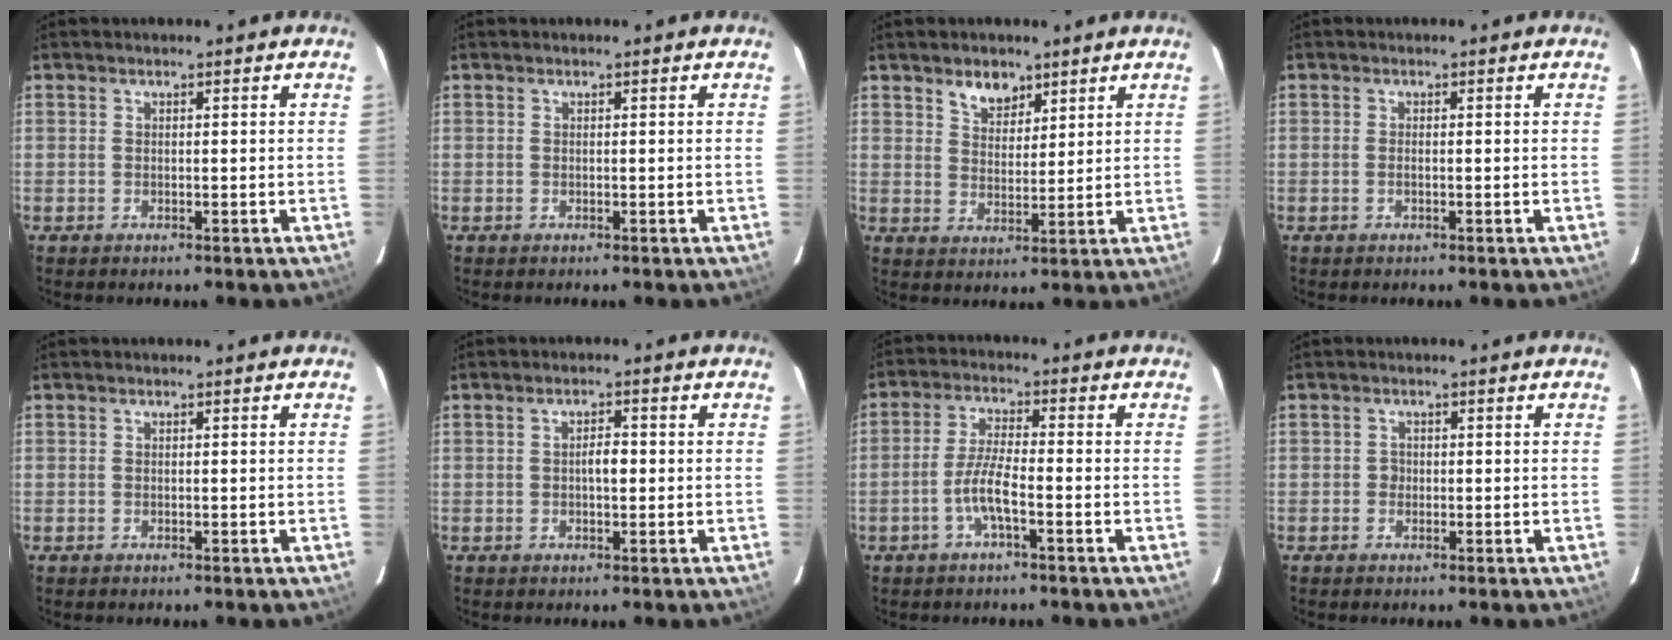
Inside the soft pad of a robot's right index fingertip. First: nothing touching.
{"total": 0.0}
{"total": 5.1, "force": [3.5, 2.9, 2.1], "torque": [-0.028, 0.001, 0.063]}
{"total": 0.8, "force": [-0.3, 0.2, 0.8], "torque": [-0.017, 0.001, -0.006]}
{"total": 0.0}
{"total": 2.4, "force": [0.0, 1.0, 2.1], "torque": [-0.036, 0.006, -0.001]}
{"total": 5.2, "force": [-2.5, 0.7, 4.5], "torque": [-0.097, 0.003, -0.047]}
{"total": 1.1, "force": [-0.4, 1.0, 0.1], "torque": [0.001, 0.002, -0.005]}